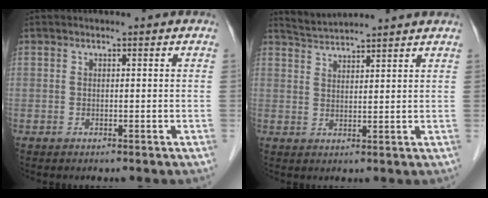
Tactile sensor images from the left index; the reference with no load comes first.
{"total": 6.0, "force": [5.9, -0.1, 1.1], "torque": [-0.026, 0.029, 0.093]}